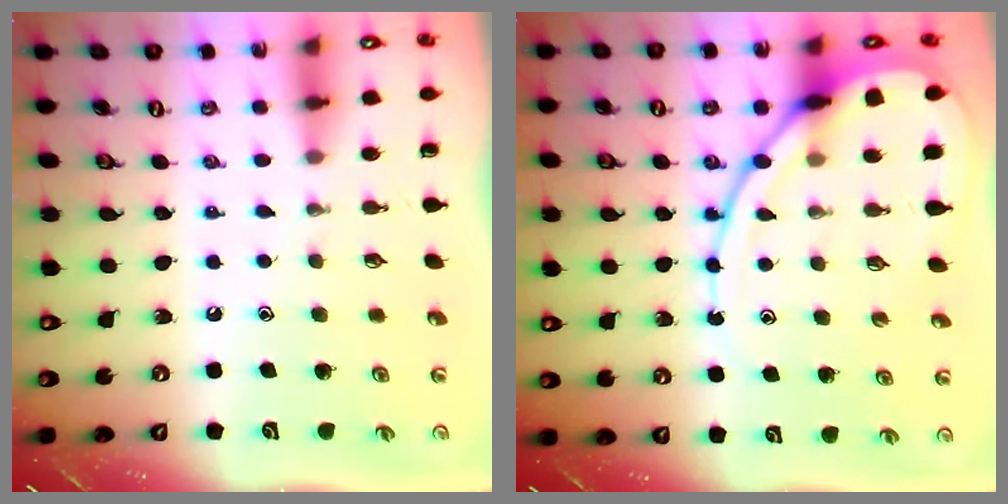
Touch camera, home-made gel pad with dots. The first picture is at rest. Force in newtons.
{"total": 13.1, "press": 13.1, "slide": 1.2}